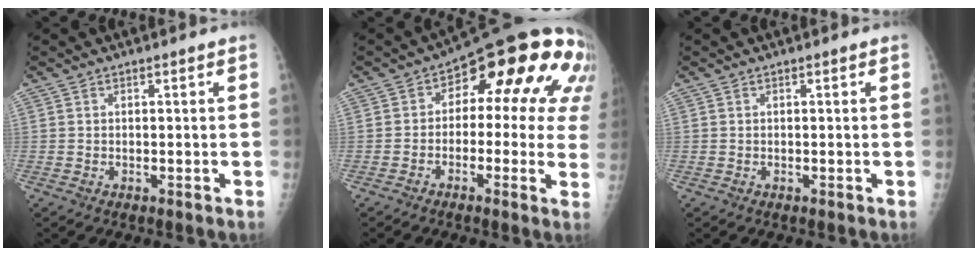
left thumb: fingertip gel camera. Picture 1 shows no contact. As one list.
[{"total": 19.1, "force": [4.7, 9.9, 15.7], "torque": [-0.141, 0.026, 0.043]}, {"total": 0.0}]